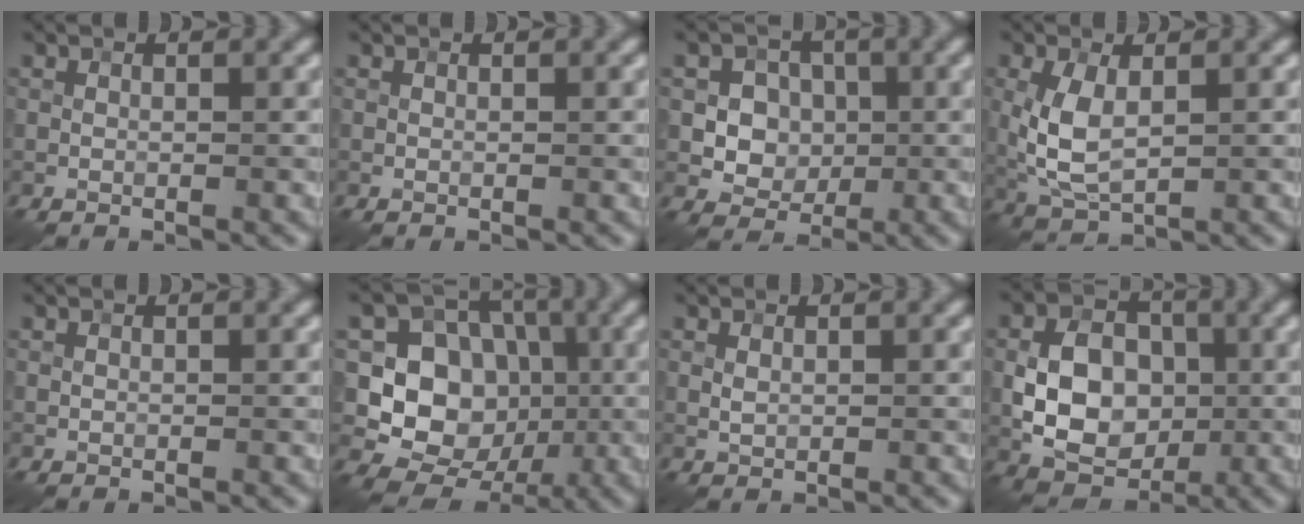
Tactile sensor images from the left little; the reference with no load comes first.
{"total": 0.0}
{"total": 5.0, "force": [0.7, 4.5, 2.2], "torque": [-0.033, 0.002, 0.008]}
{"total": 4.7, "force": [0.3, 2.5, 4.0], "torque": [-0.098, 0.000, 0.013]}
{"total": 0.0}
{"total": 8.3, "force": [-1.3, 7.2, 4.1], "torque": [-0.054, -0.005, -0.031]}
{"total": 0.6, "force": [0.1, 0.4, 0.4], "torque": [-0.014, 0.000, 0.005]}
{"total": 7.5, "force": [-0.9, 5.7, 4.9], "torque": [-0.087, 0.006, -0.023]}